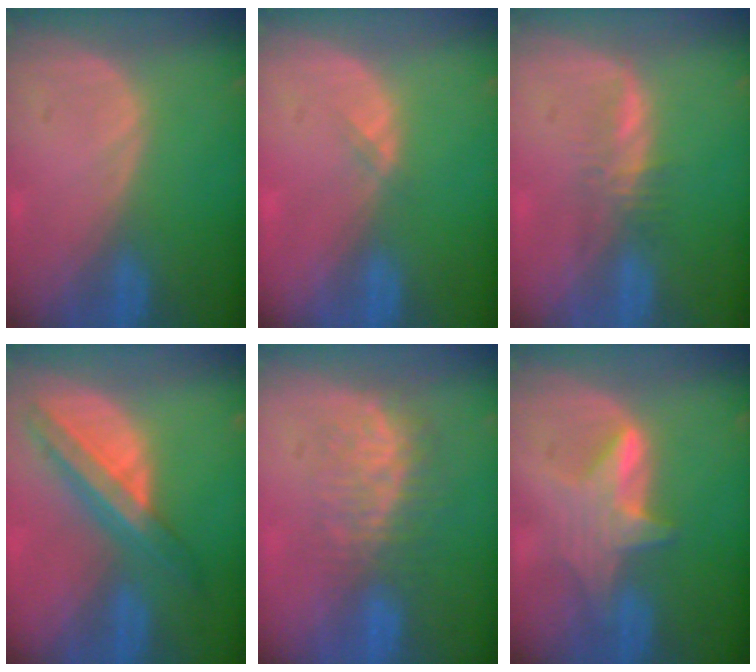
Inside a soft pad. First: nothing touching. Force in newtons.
{"total": 1.1, "press": 0.8, "slide": 0.7}
{"total": 2.8, "press": 2.7, "slide": 0.5}
{"total": 8.2, "press": 7.0, "slide": 4.3}
{"total": 8.1, "press": 7.2, "slide": 3.7}
{"total": 5.6, "press": 5.6, "slide": 0.4}